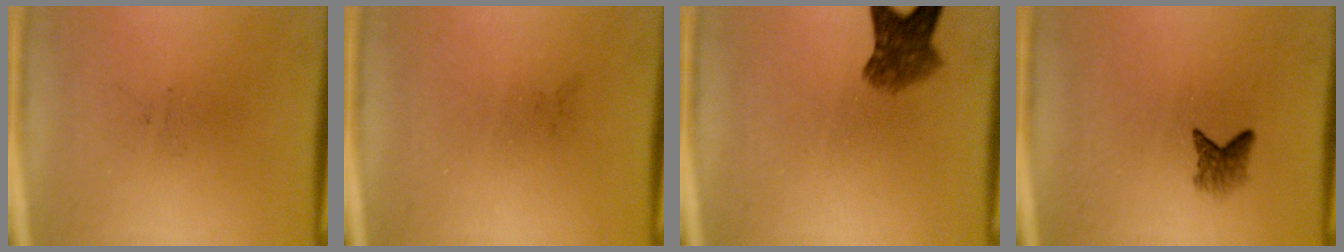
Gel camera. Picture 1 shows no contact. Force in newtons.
{"total": 0.0}
{"total": 5.2}
{"total": 2.2}